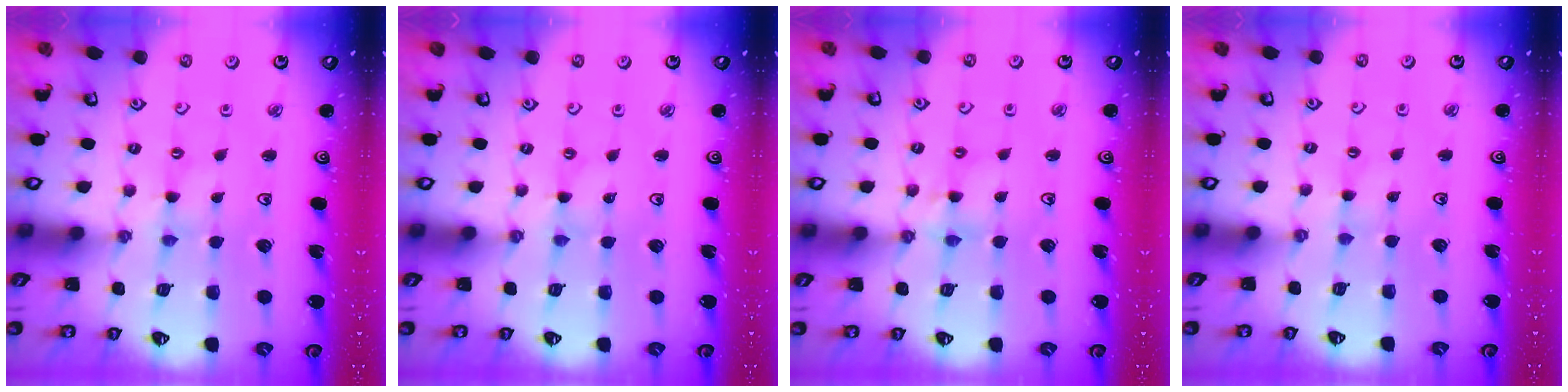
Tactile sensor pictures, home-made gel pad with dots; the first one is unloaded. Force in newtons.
{"total": 0.0}
{"total": 5.0, "press": 5.0, "slide": 0.4}
{"total": 0.0}